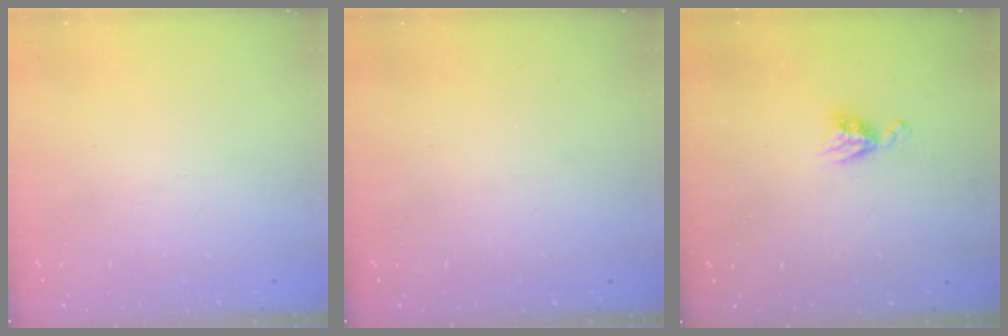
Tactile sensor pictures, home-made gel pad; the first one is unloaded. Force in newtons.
{"total": 0.0}
{"total": 5.3, "press": 5.3, "slide": 0.5}